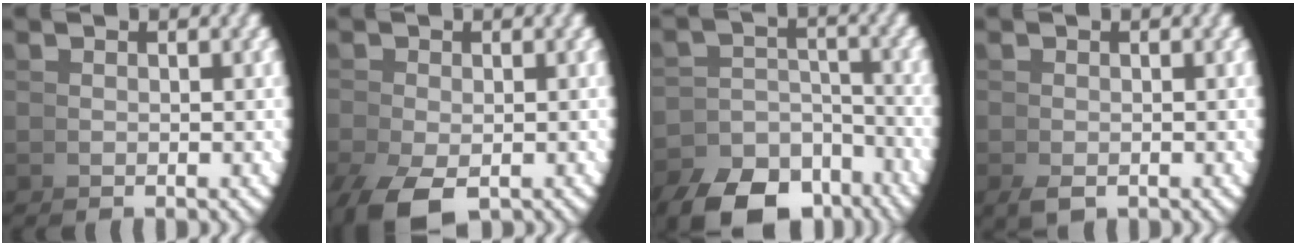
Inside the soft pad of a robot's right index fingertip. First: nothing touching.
{"total": 3.1, "force": [-2.1, 1.1, 1.9], "torque": [-0.047, -0.030, -0.015]}
{"total": 7.6, "force": [-6.0, 3.1, 3.4], "torque": [-0.036, -0.021, -0.088]}
{"total": 1.1, "force": [-0.8, 0.5, 0.5], "torque": [-0.015, -0.012, -0.004]}